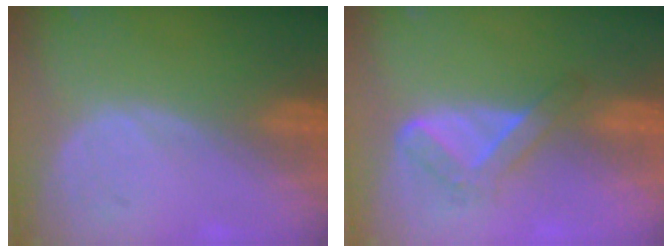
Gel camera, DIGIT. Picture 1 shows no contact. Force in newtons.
{"total": 4.5, "press": 4.2, "slide": 1.6}